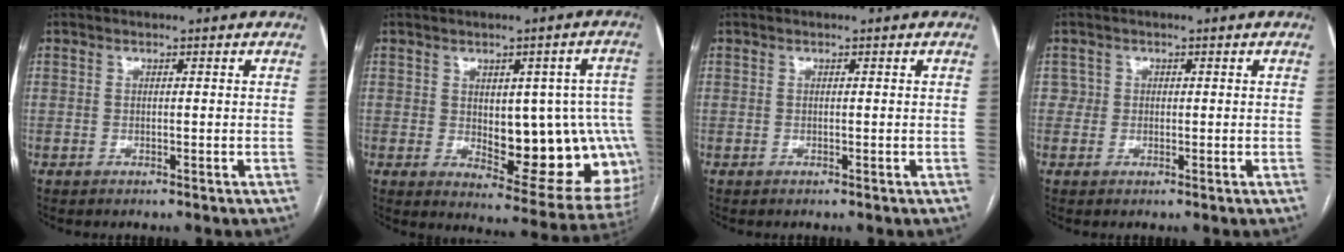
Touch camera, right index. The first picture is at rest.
{"total": 17.9, "force": [-1.2, 7.4, 16.3], "torque": [-0.141, 0.018, 0.011]}
{"total": 0.0}
{"total": 1.4, "force": [0.2, 1.4, -0.1], "torque": [0.016, 0.005, -0.002]}